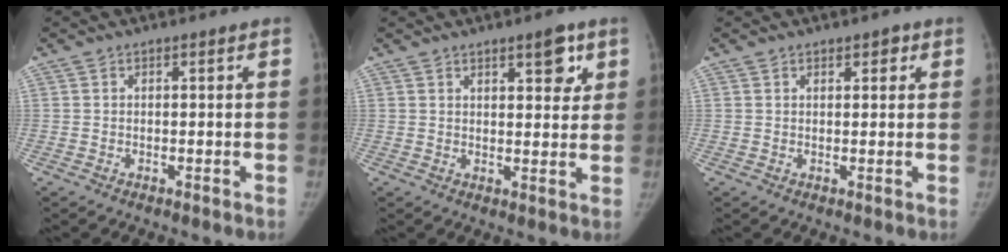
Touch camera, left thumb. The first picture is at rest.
{"total": 5.5, "force": [3.0, 2.3, 4.0], "torque": [-0.031, -0.016, 0.039]}
{"total": 1.6, "force": [0.9, 1.1, 0.7], "torque": [0.009, -0.002, 0.006]}